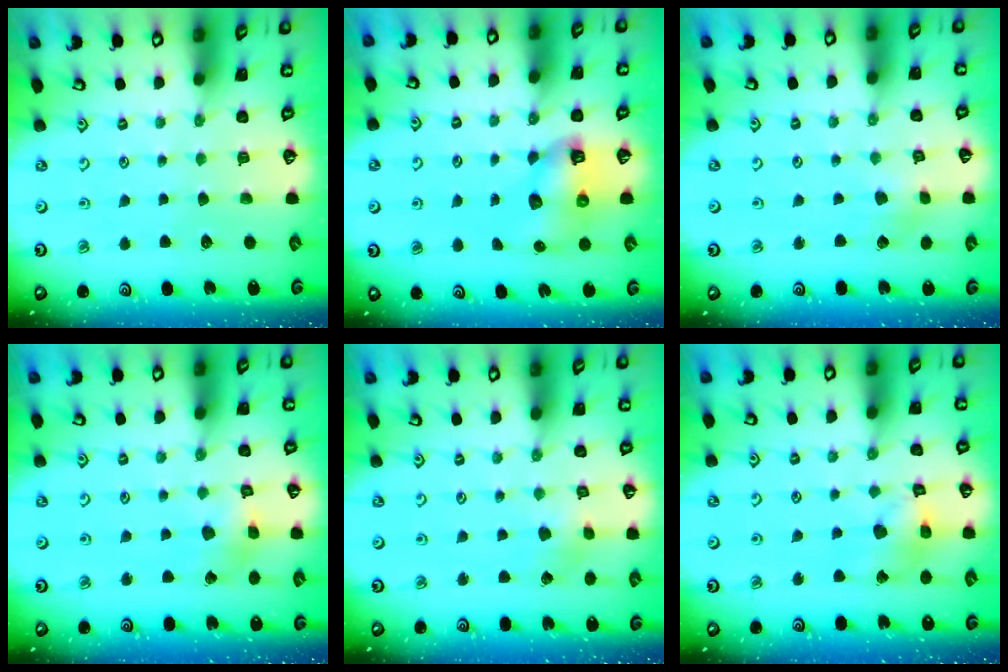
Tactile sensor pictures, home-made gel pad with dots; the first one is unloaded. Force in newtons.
{"total": 8.2, "press": 8.2, "slide": 1.1}
{"total": 2.5, "press": 2.5, "slide": 0.3}
{"total": 4.3, "press": 4.3, "slide": 0.6}
{"total": 2.5, "press": 2.5, "slide": 0.3}
{"total": 11.8, "press": 11.7, "slide": 1.5}